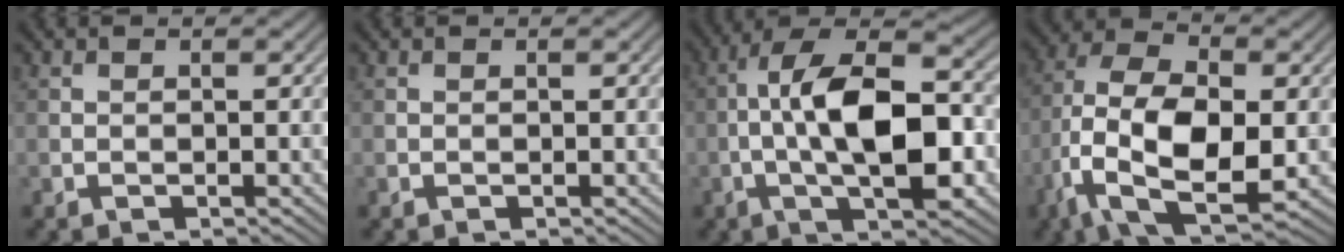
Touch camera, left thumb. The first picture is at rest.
{"total": 0.0}
{"total": 13.5, "force": [-1.7, 5.5, 12.2], "torque": [-0.204, 0.017, -0.035]}
{"total": 13.6, "force": [-3.7, 7.1, 11.0], "torque": [-0.228, -0.011, -0.072]}